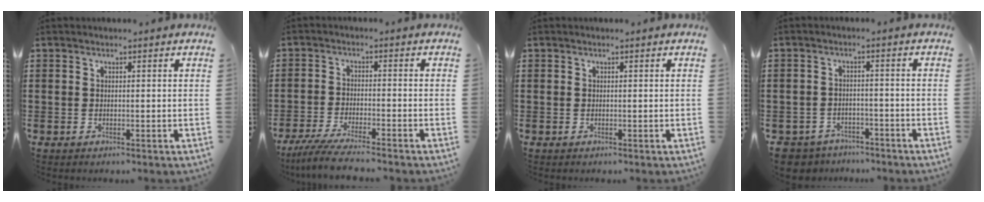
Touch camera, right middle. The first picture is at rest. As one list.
[{"total": 4.9, "force": [-4.4, -0.2, 2.1], "torque": [-0.057, -0.019, -0.088]}, {"total": 0.0}, {"total": 3.7, "force": [-3.6, 0.9, -0.1], "torque": [-0.014, -0.002, -0.079]}]